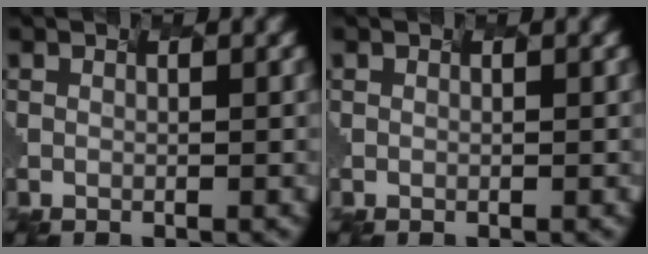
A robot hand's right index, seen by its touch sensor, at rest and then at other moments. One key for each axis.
{"total": 0.0}